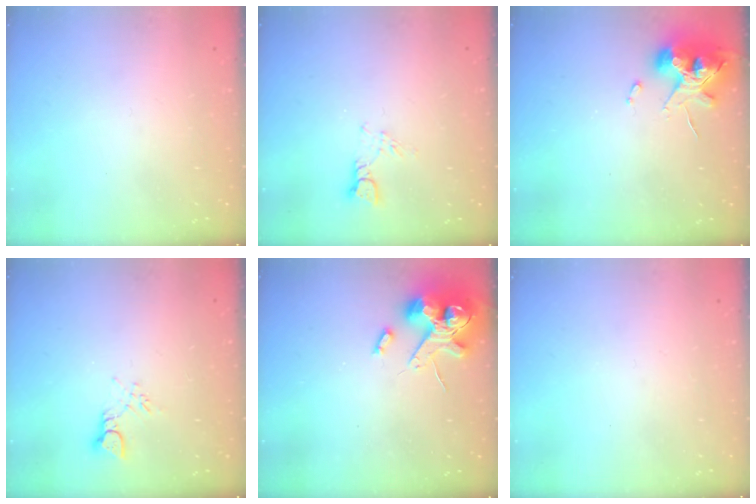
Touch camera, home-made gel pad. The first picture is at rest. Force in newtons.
{"total": 3.6, "press": 3.6, "slide": 0.3}
{"total": 11.8, "press": 11.7, "slide": 1.6}
{"total": 2.9, "press": 2.8, "slide": 0.5}
{"total": 12.3, "press": 12.2, "slide": 1.7}
{"total": 0.0}